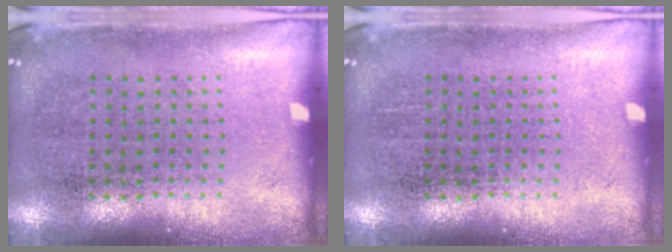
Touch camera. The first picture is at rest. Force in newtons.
{"total": 0.0}